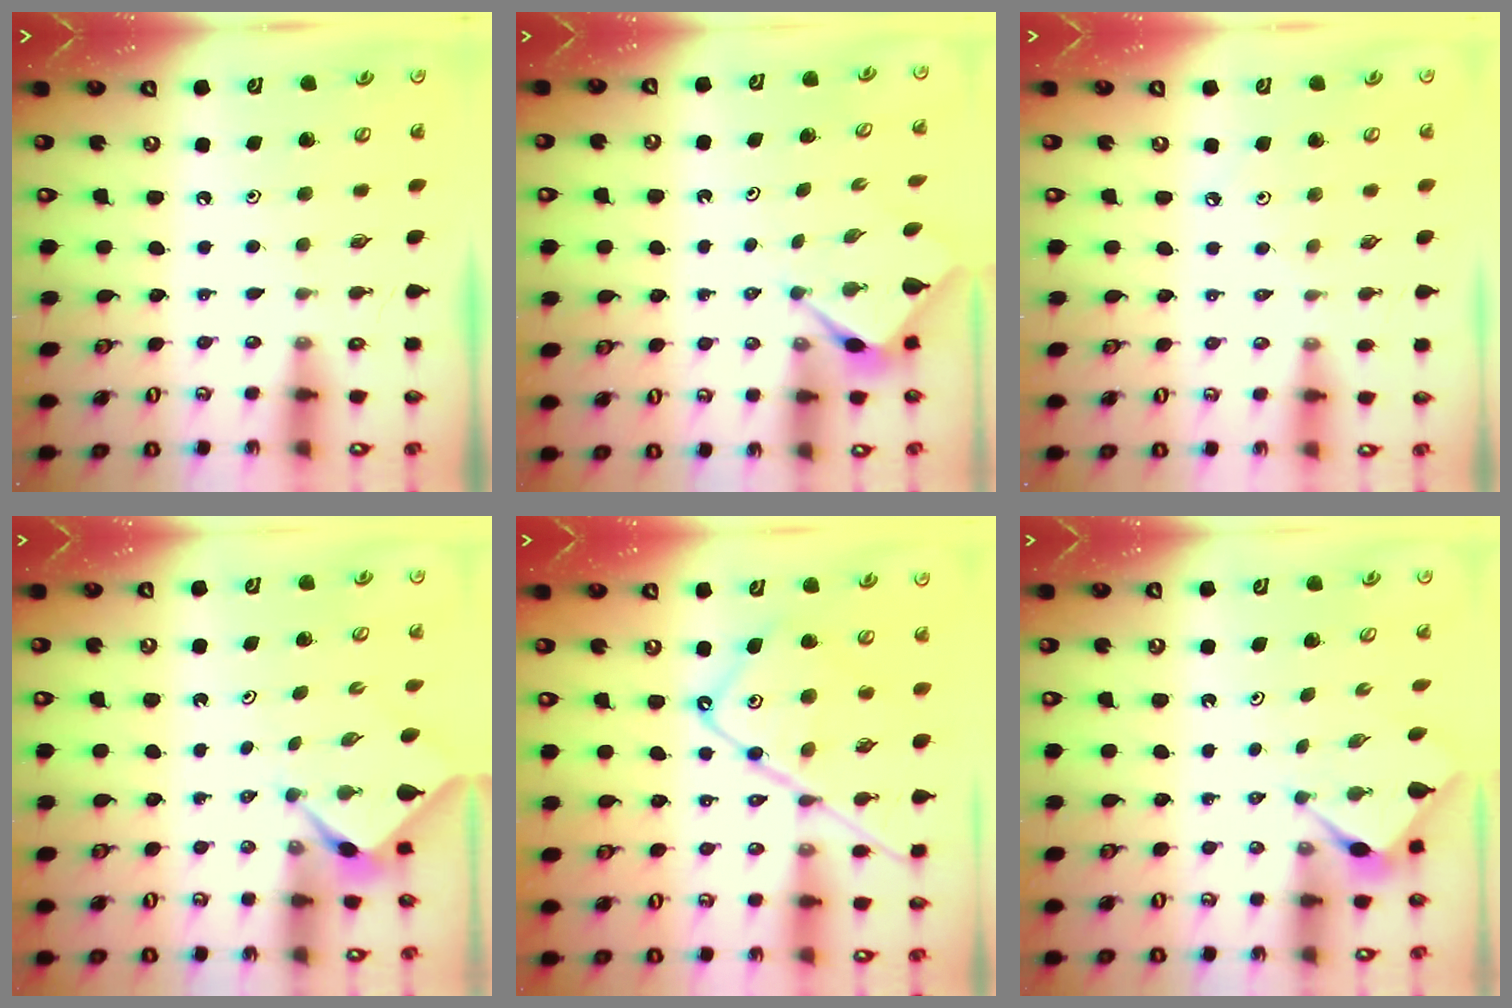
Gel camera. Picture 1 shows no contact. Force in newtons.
{"total": 3.0, "press": 3.0, "slide": 0.2}
{"total": 2.4, "press": 2.3, "slide": 0.5}
{"total": 2.3, "press": 2.2, "slide": 0.3}
{"total": 15.9, "press": 15.9, "slide": 1.7}
{"total": 3.7, "press": 3.7, "slide": 0.0}